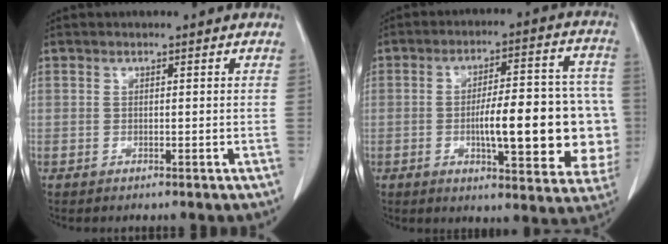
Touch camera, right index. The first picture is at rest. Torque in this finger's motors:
{"motor_torque": [1.54, -0.37, 0.86, 0.15]}